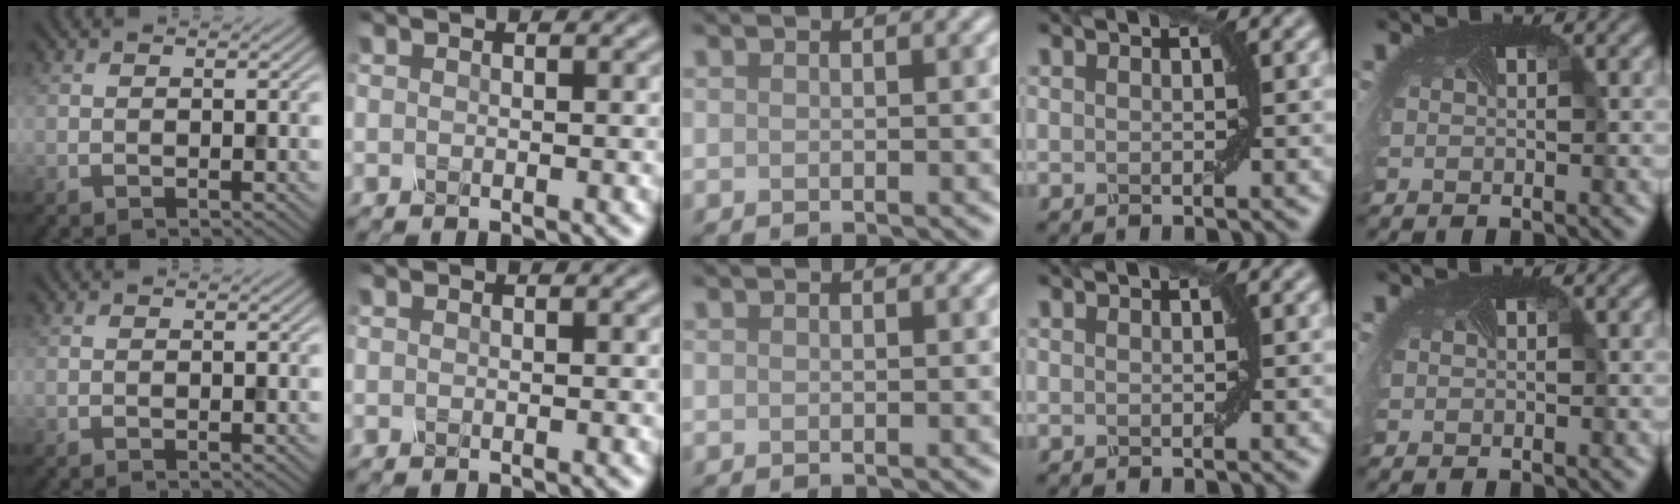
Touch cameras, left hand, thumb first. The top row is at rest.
{}